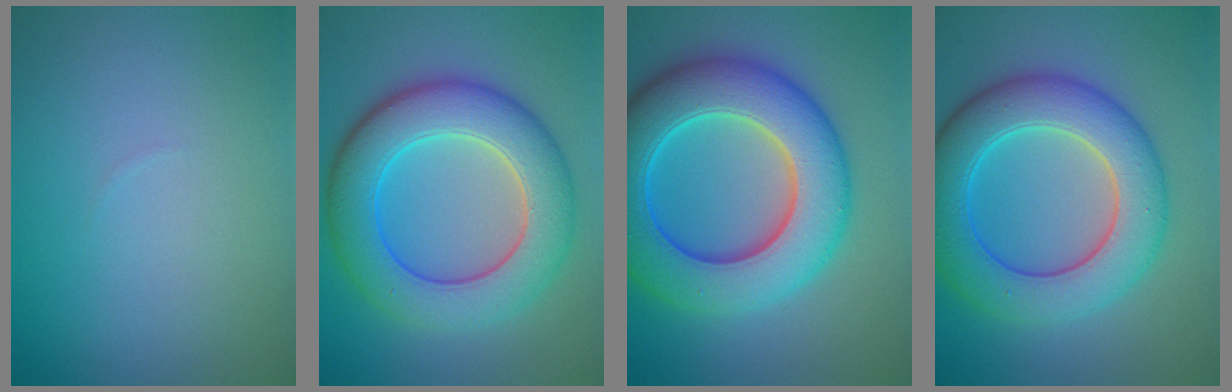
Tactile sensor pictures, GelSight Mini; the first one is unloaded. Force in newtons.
{"total": 9.0, "press": 9.0, "slide": 0.3}
{"total": 11.3, "press": 11.3, "slide": 0.2}
{"total": 8.6, "press": 8.6, "slide": 0.3}